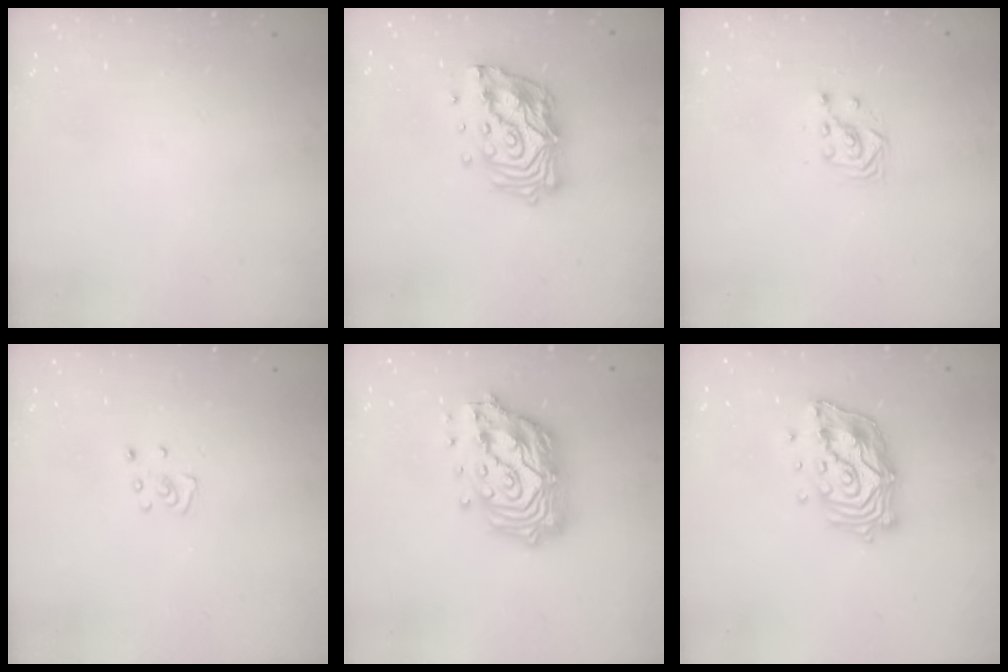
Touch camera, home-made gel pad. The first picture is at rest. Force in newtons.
{"total": 16.1, "press": 16.0, "slide": 2.3}
{"total": 3.0, "press": 3.0, "slide": 0.2}
{"total": 3.9, "press": 3.9, "slide": 0.2}
{"total": 19.3, "press": 19.2, "slide": 2.1}
{"total": 14.9, "press": 14.8, "slide": 1.7}